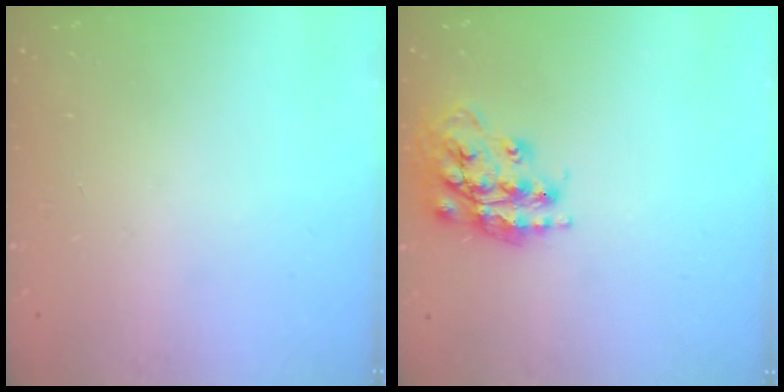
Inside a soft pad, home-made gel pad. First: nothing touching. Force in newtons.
{"total": 16.8, "press": 16.7, "slide": 1.5}